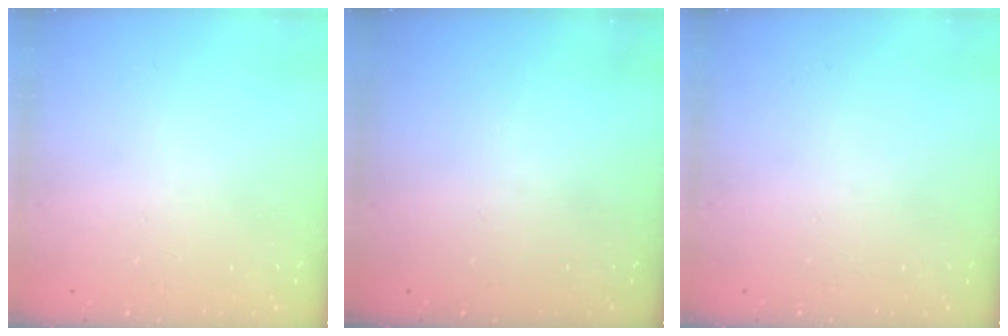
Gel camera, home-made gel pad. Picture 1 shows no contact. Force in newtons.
{"total": 0.0}
{"total": 0.0}